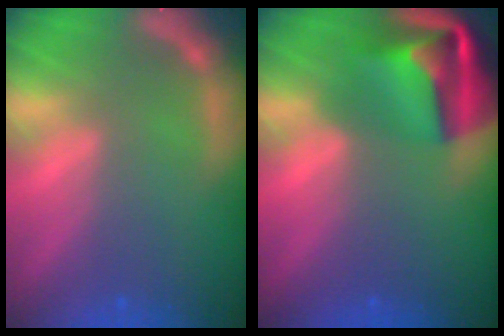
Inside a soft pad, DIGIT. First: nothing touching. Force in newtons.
{"total": 9.5}